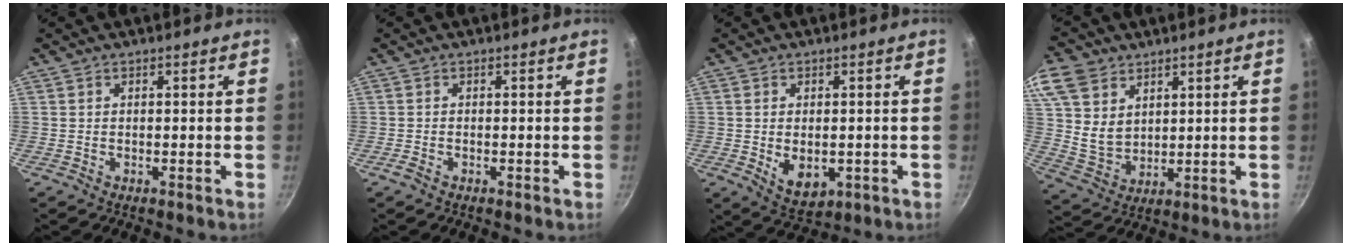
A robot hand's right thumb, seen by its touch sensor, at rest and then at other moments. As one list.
[{"total": 1.0, "force": [-0.8, 0.3, 0.5], "torque": [-0.019, 0.003, -0.019]}, {"total": 6.9, "force": [-1.2, 4.4, 5.1], "torque": [-0.072, -0.013, -0.004]}, {"total": 14.2, "force": [7.4, 10.3, 6.4], "torque": [-0.125, -0.017, 0.154]}]